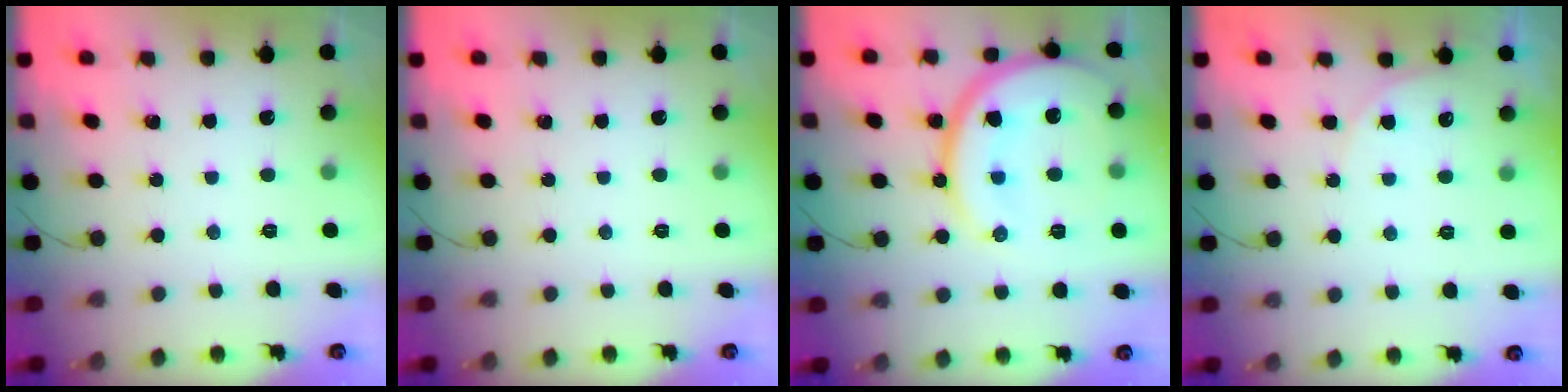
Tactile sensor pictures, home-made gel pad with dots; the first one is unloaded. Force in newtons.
{"total": 0.0}
{"total": 20.0, "press": 19.9, "slide": 1.9}
{"total": 4.9, "press": 4.8, "slide": 0.5}